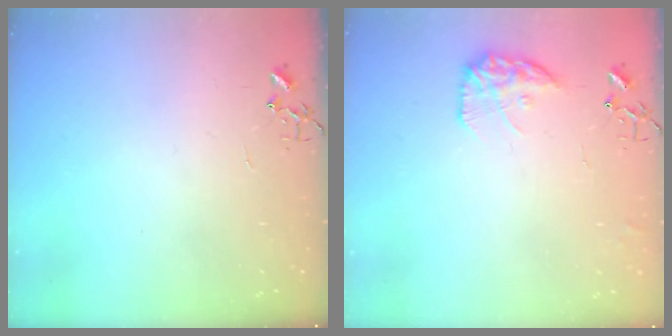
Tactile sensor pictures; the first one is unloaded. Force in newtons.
{"total": 12.1, "press": 12.0, "slide": 0.6}